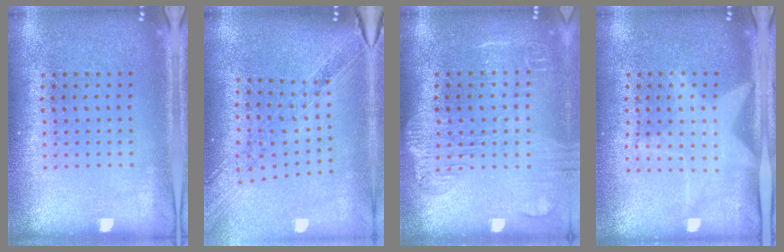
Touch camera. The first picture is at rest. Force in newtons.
{"total": 1.2, "press": 1.2, "slide": 0.3}
{"total": 1.9, "press": 1.6, "slide": 1.0}
{"total": 1.4, "press": 1.4, "slide": 0.2}